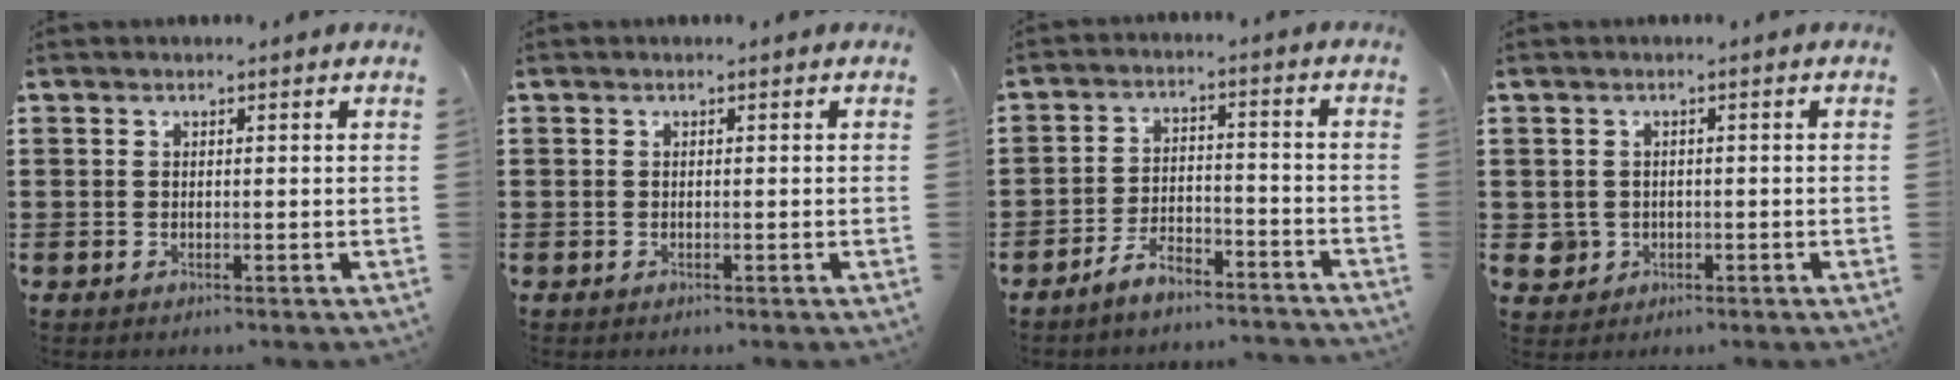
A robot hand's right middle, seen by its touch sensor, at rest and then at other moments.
{"total": 0.0}
{"total": 5.3, "force": [-4.9, 0.9, 1.5], "torque": [-0.032, 0.008, -0.100]}
{"total": 1.8, "force": [-0.4, 1.7, 0.2], "torque": [-0.012, 0.005, -0.011]}